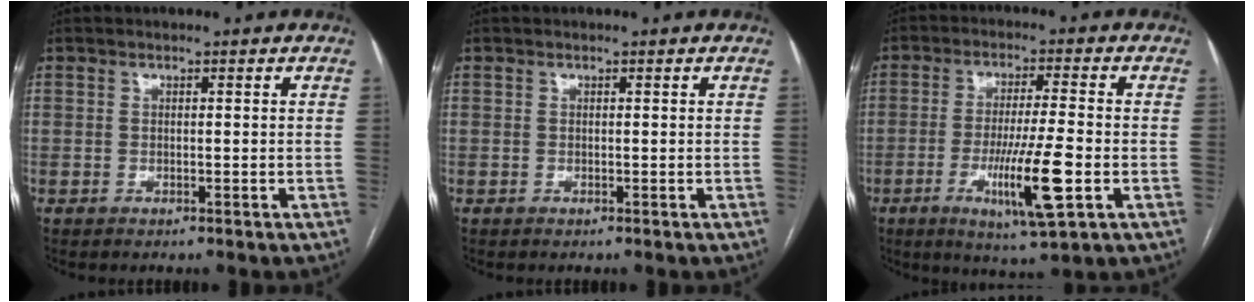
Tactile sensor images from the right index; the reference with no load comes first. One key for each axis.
{"total": 0.0}
{"total": 11.3, "fx": -3.5, "fy": 0.4, "fz": 10.8, "tx": -0.192, "ty": -0.022, "tz": -0.059}